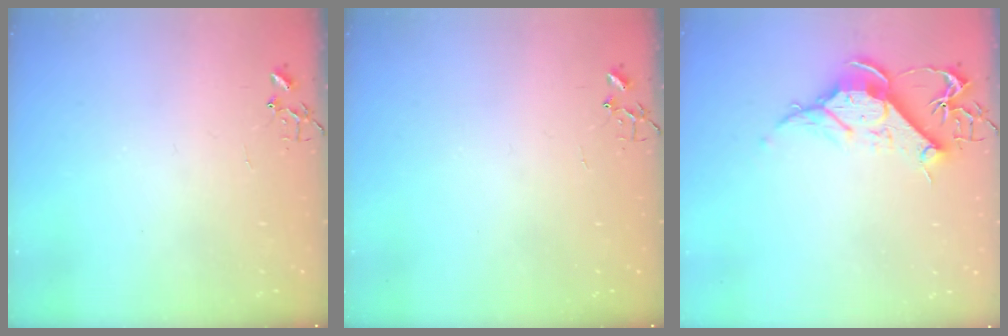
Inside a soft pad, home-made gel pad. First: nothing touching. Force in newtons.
{"total": 0.0}
{"total": 12.0, "press": 11.9, "slide": 1.2}